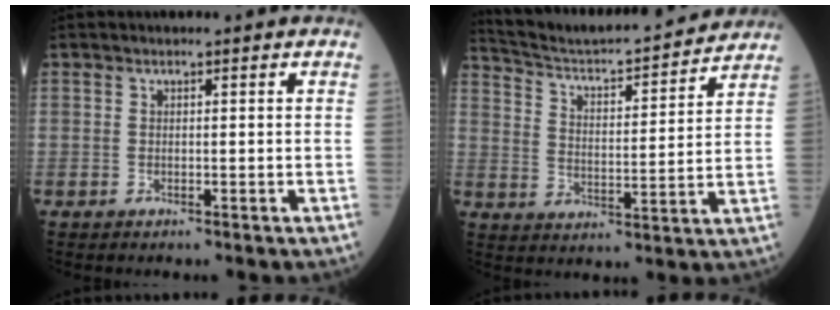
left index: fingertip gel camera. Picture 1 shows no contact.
{"total": 19.5, "force": [18.3, 1.8, 6.6], "torque": [-0.114, 0.005, 0.271]}